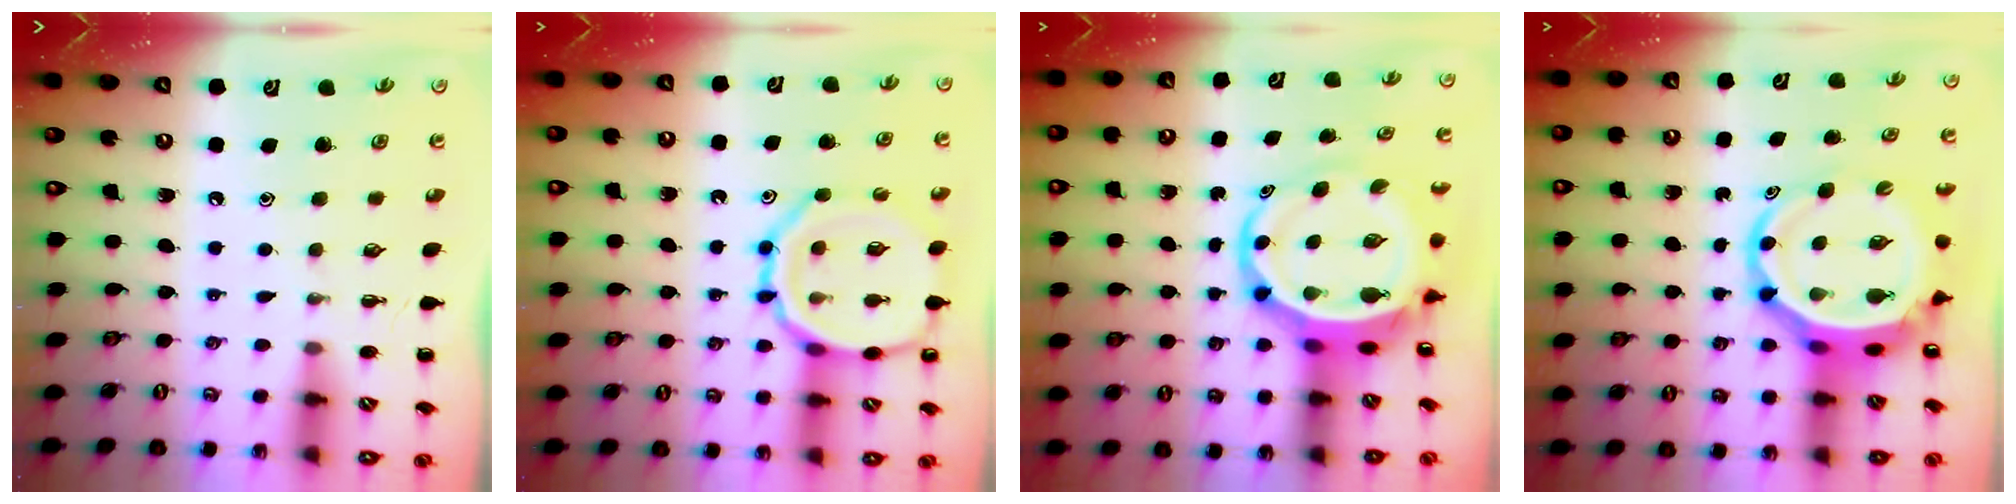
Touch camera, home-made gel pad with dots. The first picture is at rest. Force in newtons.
{"total": 15.1, "press": 14.9, "slide": 1.9}
{"total": 8.9, "press": 8.4, "slide": 2.9}
{"total": 8.3, "press": 8.0, "slide": 2.3}